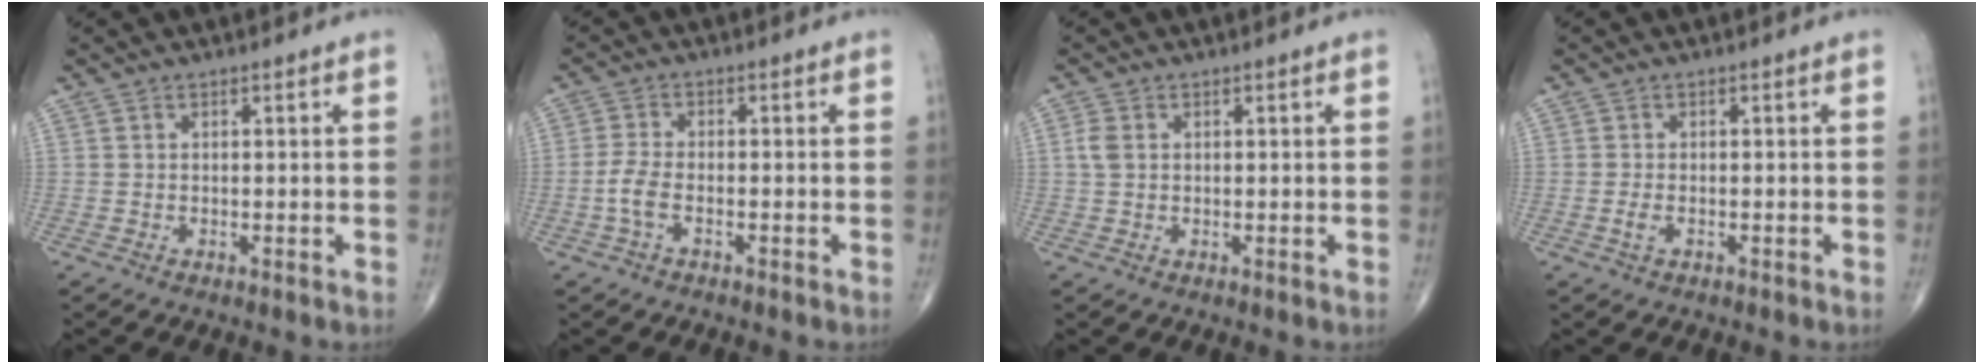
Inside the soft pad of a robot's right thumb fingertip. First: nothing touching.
{"total": 3.6, "force": [-1.3, 1.7, 2.8], "torque": [-0.068, 0.012, -0.029]}
{"total": 2.3, "force": [0.4, 1.6, 1.6], "torque": [-0.042, 0.006, 0.008]}
{"total": 1.3, "force": [-0.5, 0.7, 1.0], "torque": [-0.025, 0.000, -0.011]}